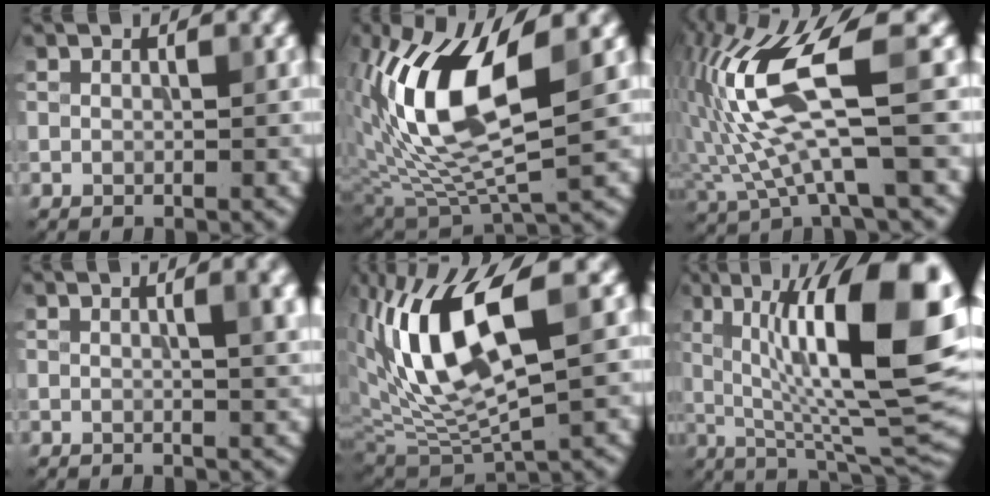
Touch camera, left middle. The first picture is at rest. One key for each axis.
{"total": 11.5, "fx": 2.6, "fy": 4.5, "fz": 10.2, "tx": -0.211, "ty": -0.003, "tz": 0.048}
{"total": 9.6, "fx": 1.4, "fy": 2.3, "fz": 9.2, "tx": -0.197, "ty": 0.000, "tz": 0.032}
{"total": 4.2, "fx": 1.0, "fy": 1.4, "fz": 3.9, "tx": -0.039, "ty": 0.012, "tz": 0.010}
{"total": 10.3, "fx": 3.0, "fy": 3.5, "fz": 9.2, "tx": -0.178, "ty": -0.002, "tz": 0.059}
{"total": 17.1, "fx": 3.6, "fy": 5.3, "fz": 15.9, "tx": -0.225, "ty": 0.008, "tz": 0.053}